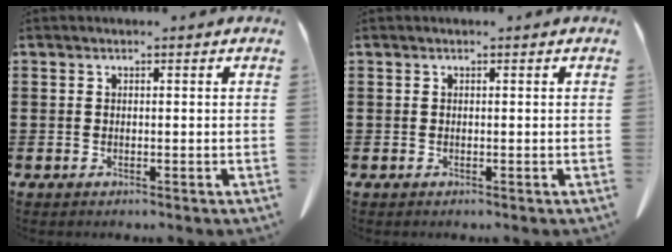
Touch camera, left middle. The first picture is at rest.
{"total": 0.0}